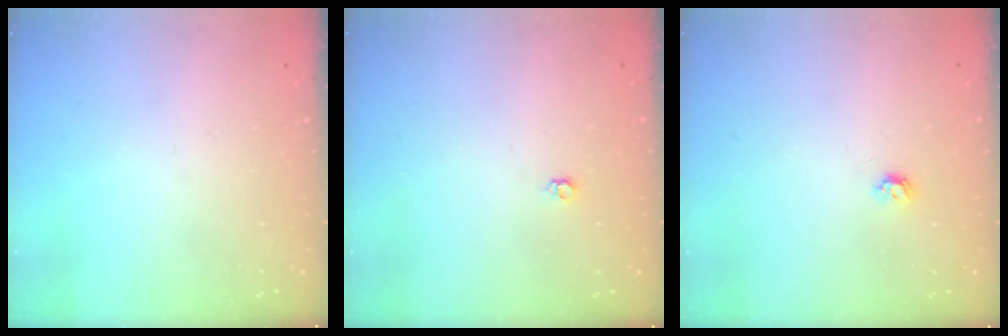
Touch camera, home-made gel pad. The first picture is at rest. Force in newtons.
{"total": 3.1, "press": 3.0, "slide": 0.6}
{"total": 3.9, "press": 3.8, "slide": 0.7}